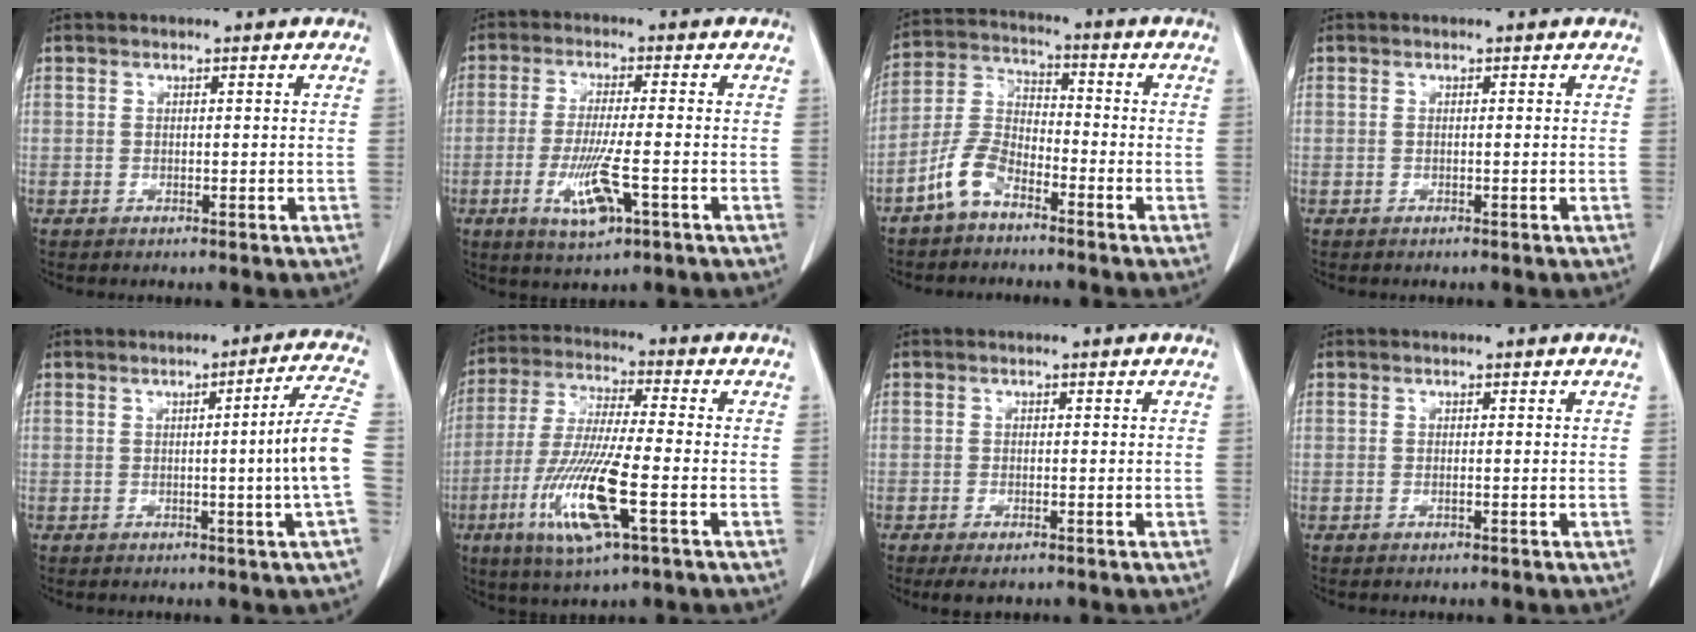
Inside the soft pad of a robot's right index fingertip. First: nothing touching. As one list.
[{"total": 7.9, "force": [-2.9, 0.8, 7.3], "torque": [-0.143, -0.019, -0.049]}, {"total": 7.2, "force": [-4.8, 3.2, 4.3], "torque": [-0.106, 0.010, -0.104]}, {"total": 0.0}, {"total": 8.6, "force": [-1.1, -2.2, 8.2], "torque": [-0.102, -0.004, -0.016]}, {"total": 13.9, "force": [-4.9, 1.2, 13.0], "torque": [-0.271, -0.025, -0.091]}, {"total": 2.7, "force": [-1.9, 0.9, 1.7], "torque": [-0.028, -0.005, -0.023]}, {"total": 0.0}]